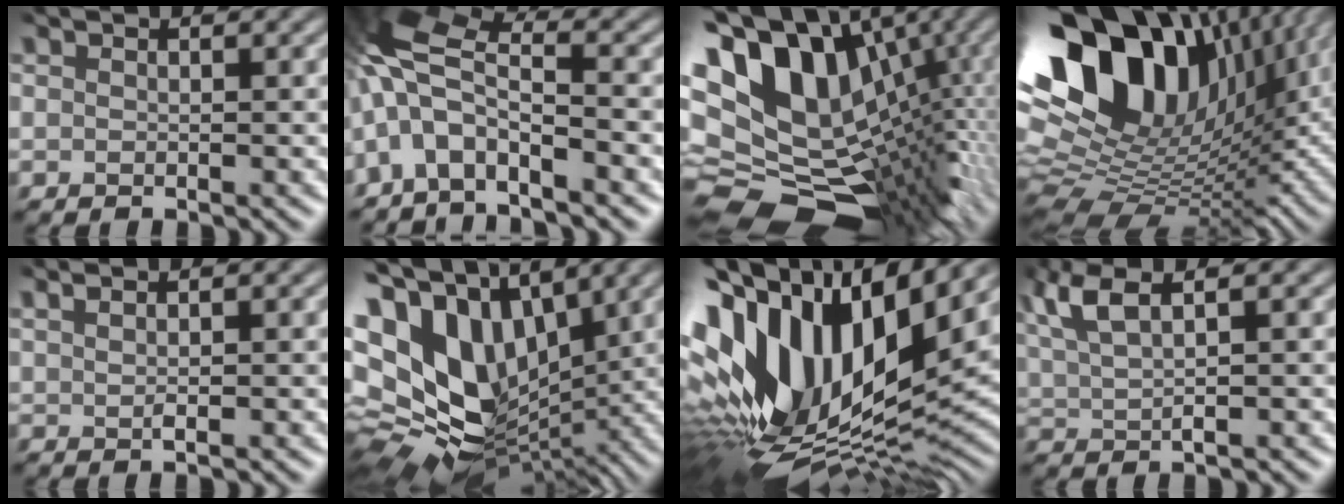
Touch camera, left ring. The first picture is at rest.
{"total": 6.7, "force": [-2.8, 3.2, 5.2], "torque": [-0.107, 0.021, -0.069]}
{"total": 16.5, "force": [-0.2, 12.3, 11.0], "torque": [-0.186, -0.007, 0.045]}
{"total": 17.5, "force": [8.1, 9.7, 12.1], "torque": [-0.231, 0.037, 0.142]}
{"total": 1.5, "force": [1.2, 0.0, 0.9], "torque": [-0.016, 0.003, 0.023]}
{"total": 16.3, "force": [4.3, 10.6, 11.6], "torque": [-0.249, -0.009, 0.106]}
{"total": 16.8, "force": [3.1, 7.9, 14.5], "torque": [-0.288, 0.010, 0.055]}
{"total": 5.6, "force": [2.9, 1.7, 4.4], "torque": [-0.115, 0.022, 0.060]}